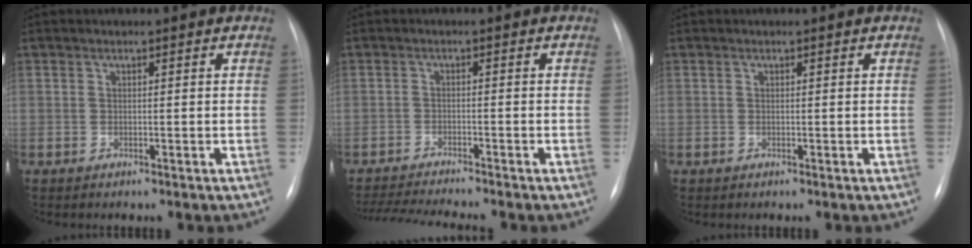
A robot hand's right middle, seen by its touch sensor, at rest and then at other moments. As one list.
[{"total": 8.2, "force": [-7.5, -1.0, 3.2], "torque": [-0.049, -0.016, -0.125]}, {"total": 0.0}]